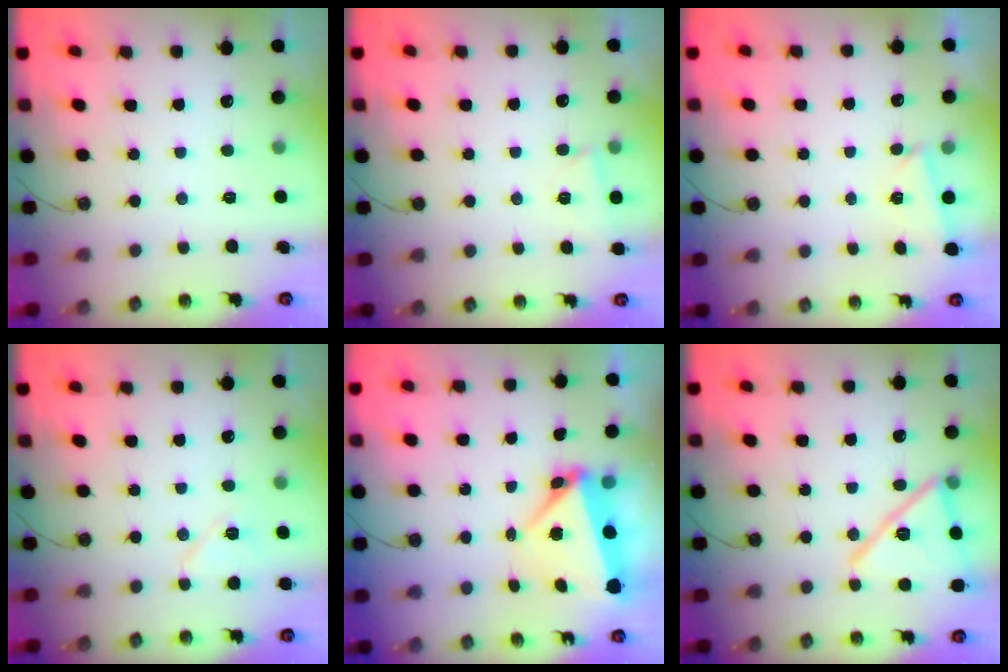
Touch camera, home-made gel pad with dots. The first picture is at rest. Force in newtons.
{"total": 3.9, "press": 1.7, "slide": 3.5}
{"total": 2.0, "press": 1.9, "slide": 0.7}
{"total": 7.1, "press": 7.0, "slide": 1.1}
{"total": 6.0, "press": 6.0, "slide": 0.3}
{"total": 17.1, "press": 15.3, "slide": 7.5}